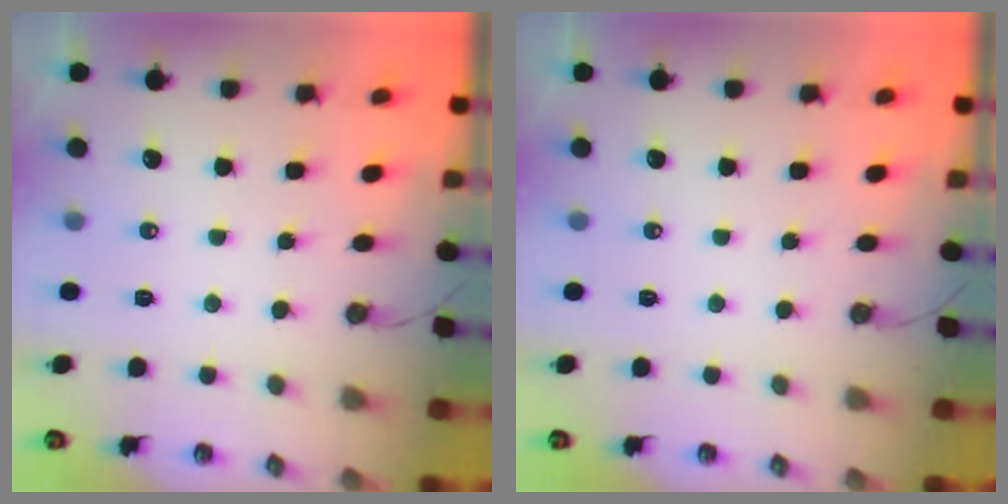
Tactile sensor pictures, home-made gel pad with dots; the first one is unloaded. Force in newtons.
{"total": 0.0}